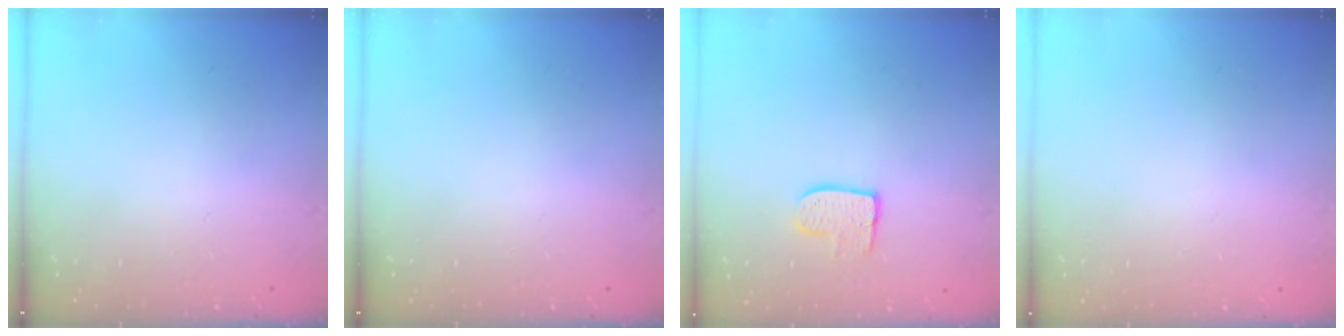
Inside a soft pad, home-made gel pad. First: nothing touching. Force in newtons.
{"total": 0.0}
{"total": 7.9, "press": 7.9, "slide": 0.5}
{"total": 0.0}